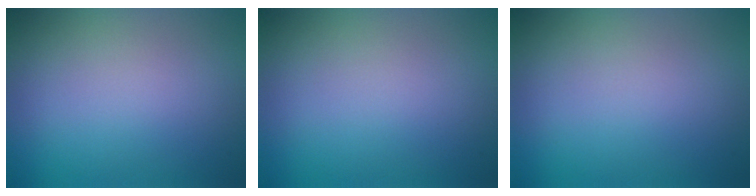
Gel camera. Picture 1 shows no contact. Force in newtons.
{"total": 0.0}
{"total": 0.0}